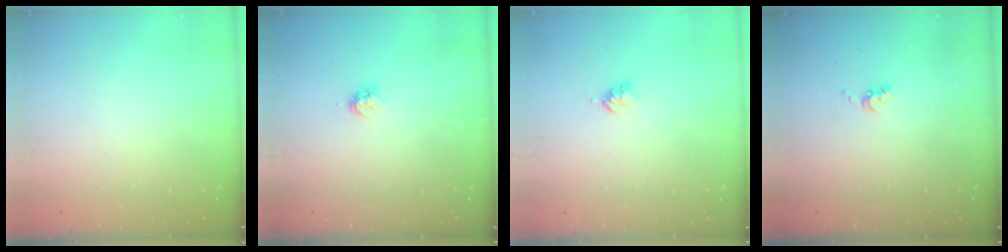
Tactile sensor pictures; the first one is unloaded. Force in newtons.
{"total": 3.6, "press": 3.6, "slide": 0.7}
{"total": 3.0, "press": 2.9, "slide": 0.4}
{"total": 4.0, "press": 3.9, "slide": 0.6}